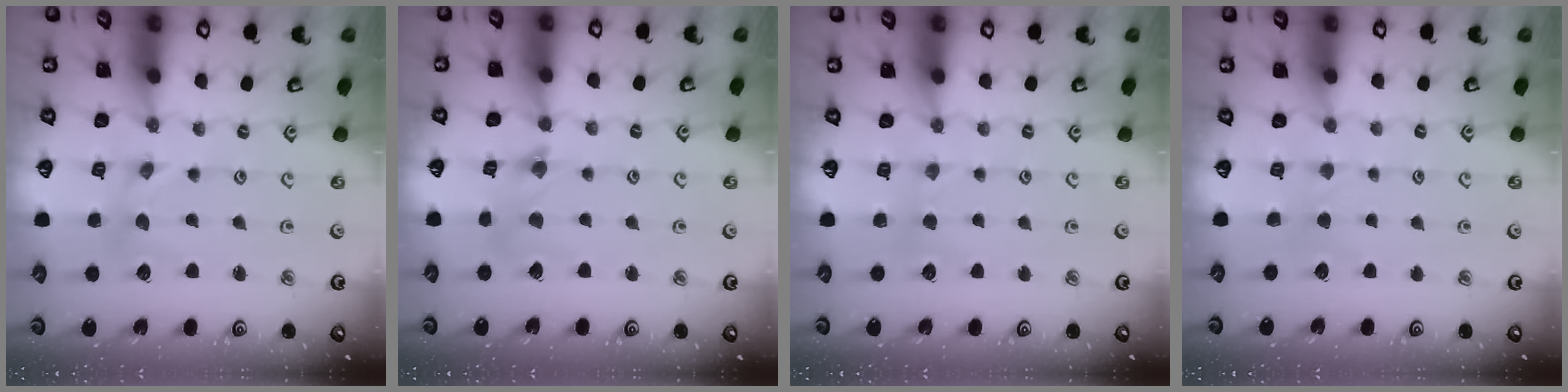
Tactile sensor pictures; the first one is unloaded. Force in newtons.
{"total": 2.5, "press": 2.5, "slide": 0.2}
{"total": 2.2, "press": 2.2, "slide": 0.4}
{"total": 2.0, "press": 1.9, "slide": 0.4}